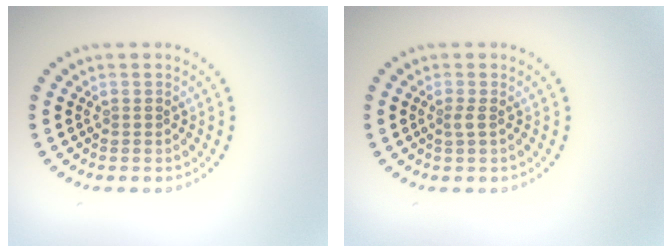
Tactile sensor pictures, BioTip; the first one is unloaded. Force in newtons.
{"total": 0.8, "press": 0.6, "slide": 0.6}